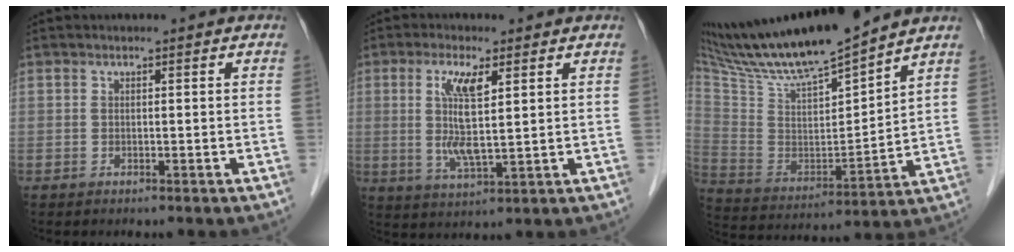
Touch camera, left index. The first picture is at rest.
{"total": 7.3, "force": [1.9, 0.9, 7.0], "torque": [-0.146, -0.007, 0.038]}
{"total": 18.5, "force": [16.4, 0.8, 8.5], "torque": [-0.160, -0.005, 0.299]}